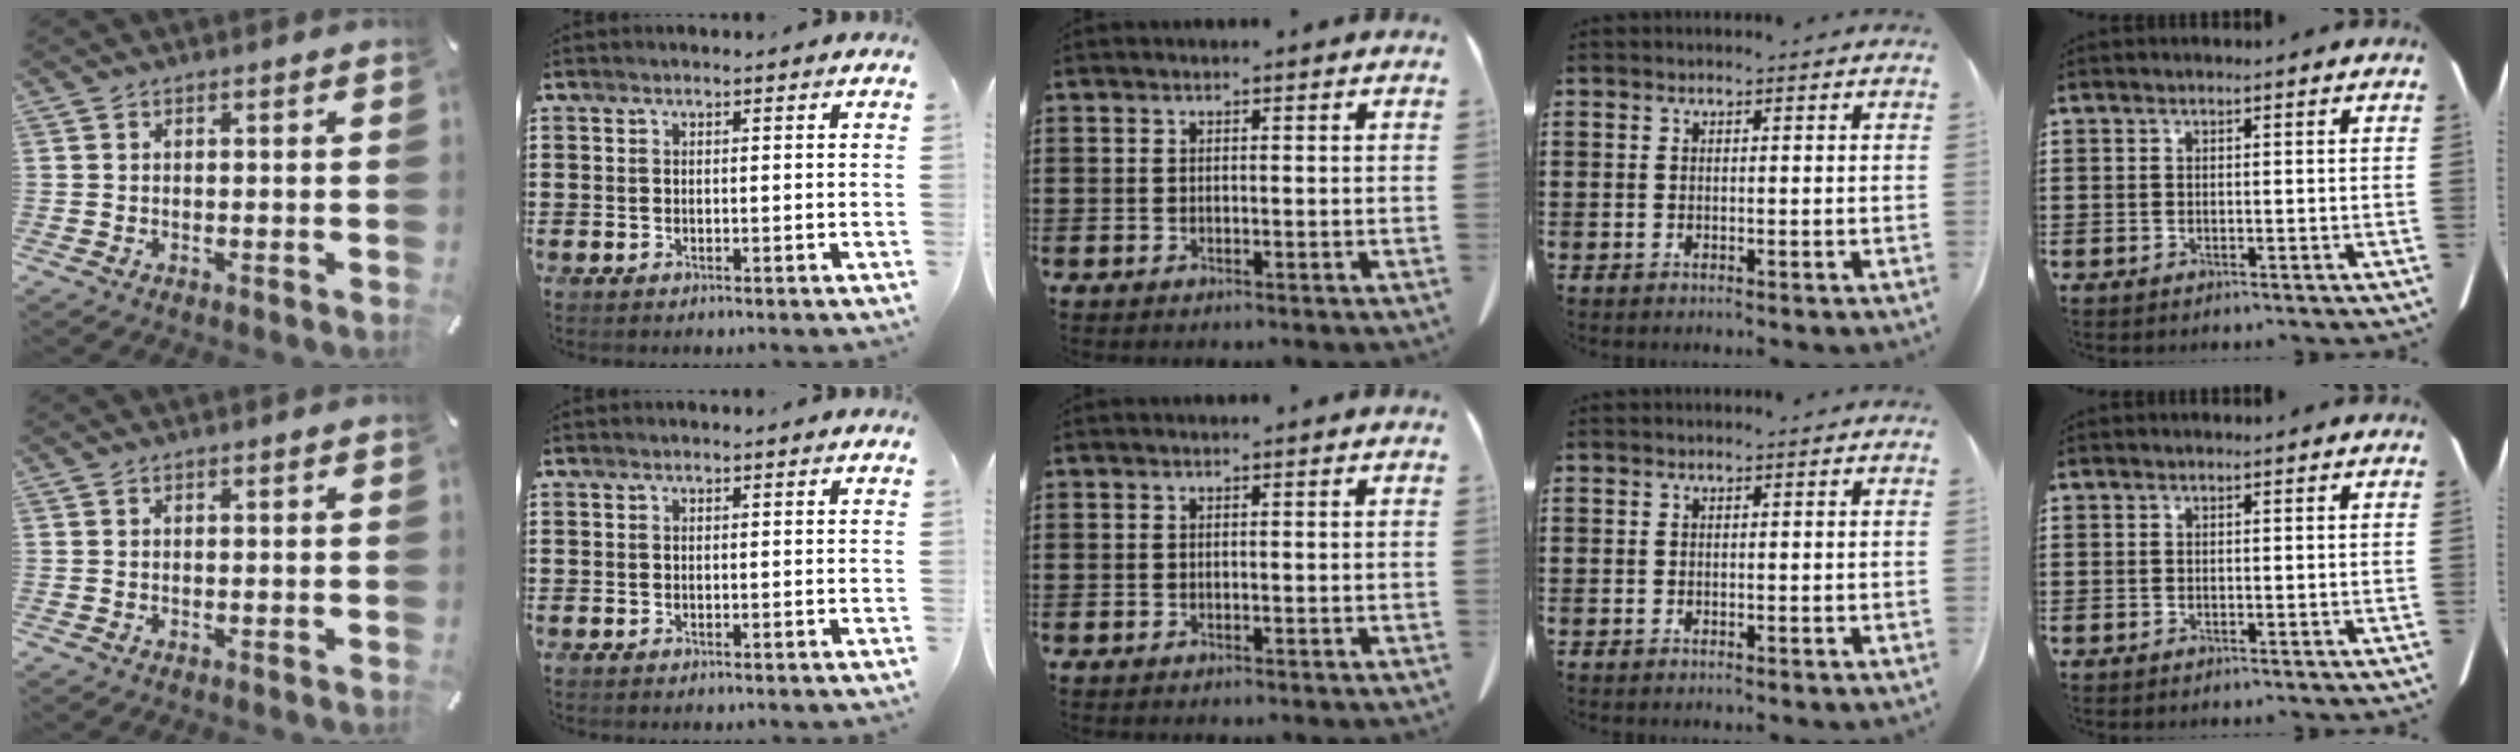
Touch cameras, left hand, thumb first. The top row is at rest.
{}